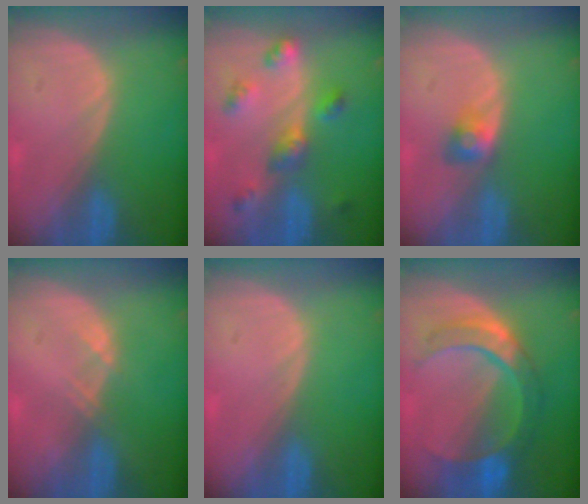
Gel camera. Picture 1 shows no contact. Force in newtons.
{"total": 6.3, "press": 5.7, "slide": 2.7}
{"total": 2.8, "press": 2.6, "slide": 1.2}
{"total": 1.1, "press": 1.0, "slide": 0.2}
{"total": 0.0}
{"total": 8.0, "press": 8.0, "slide": 0.4}